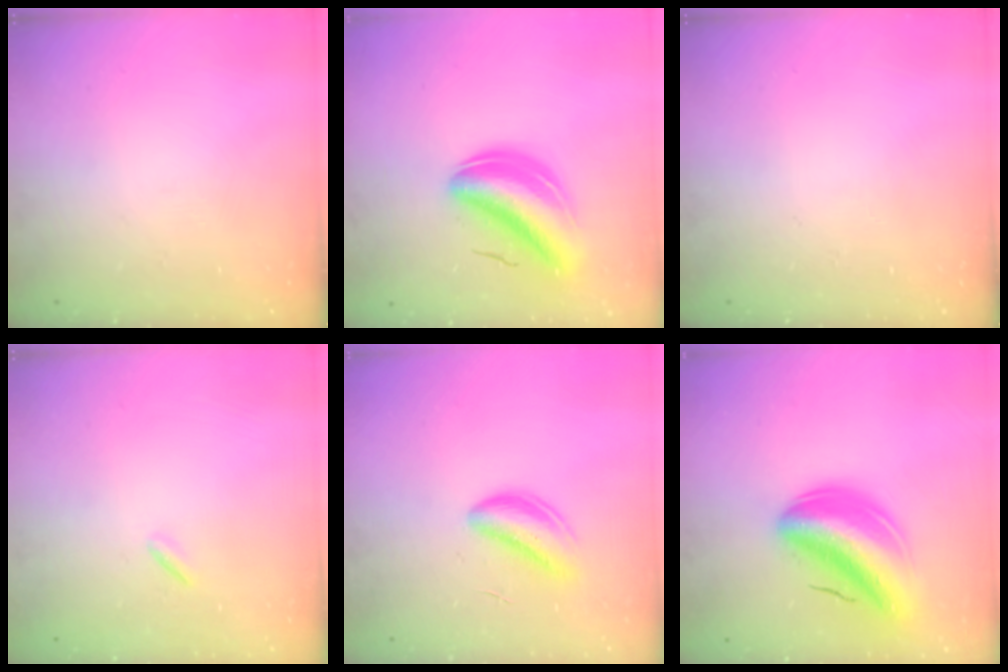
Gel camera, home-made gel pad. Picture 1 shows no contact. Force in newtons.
{"total": 8.4, "press": 8.0, "slide": 2.4}
{"total": 0.0}
{"total": 0.8, "press": 0.7, "slide": 0.4}
{"total": 6.3, "press": 6.1, "slide": 1.6}
{"total": 11.2, "press": 10.5, "slide": 3.8}